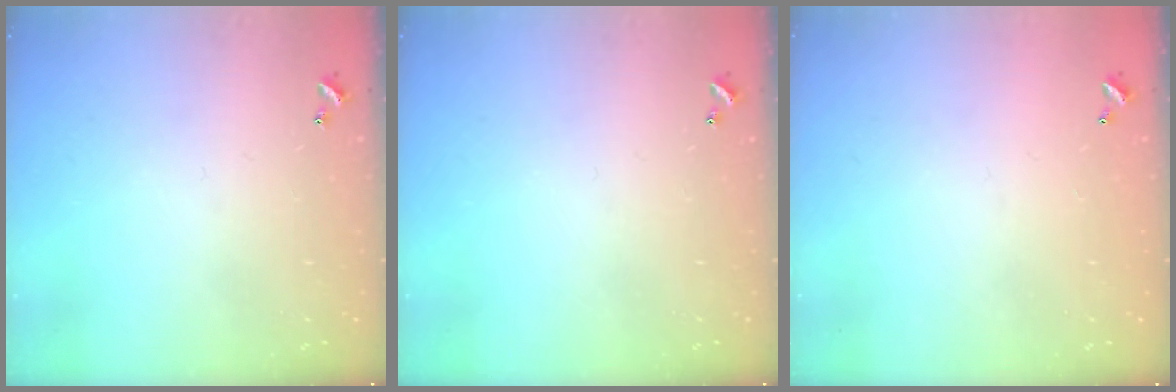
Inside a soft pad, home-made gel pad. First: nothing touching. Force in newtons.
{"total": 0.0}
{"total": 2.9, "press": 2.9, "slide": 0.1}